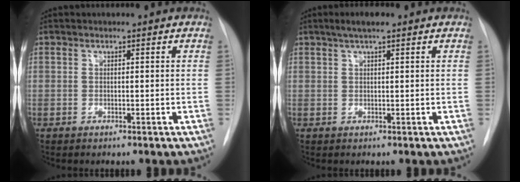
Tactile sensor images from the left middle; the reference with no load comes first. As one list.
[{"total": 2.9, "force": [1.9, 0.5, 2.2], "torque": [-0.043, 0.010, 0.033]}]